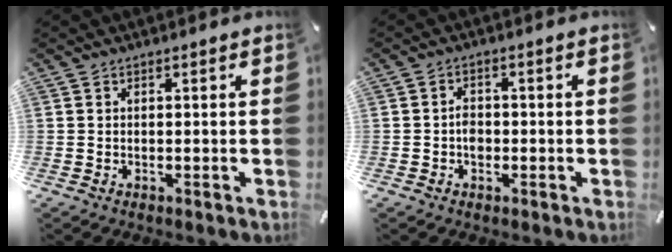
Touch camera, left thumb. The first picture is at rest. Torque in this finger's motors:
{"motor_torque": [0.70, 0.60, 0.09, 0.18, -0.01]}